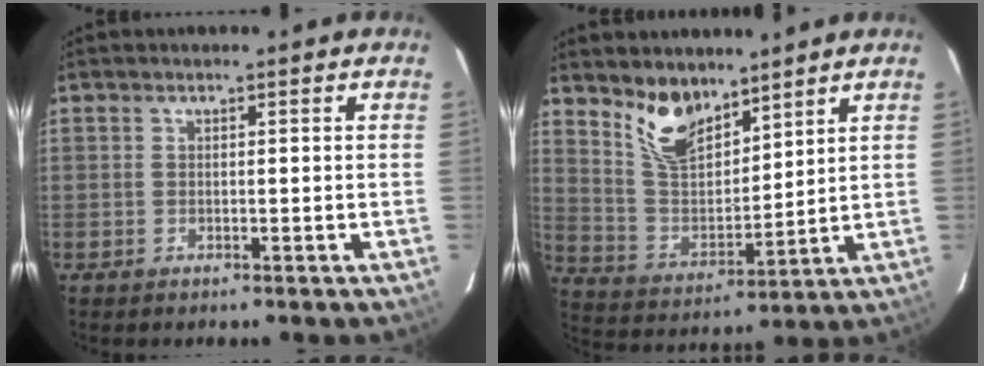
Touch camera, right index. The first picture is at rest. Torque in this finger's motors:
{"motor_torque": [0.11, 0.42, 0.11, 0.06]}